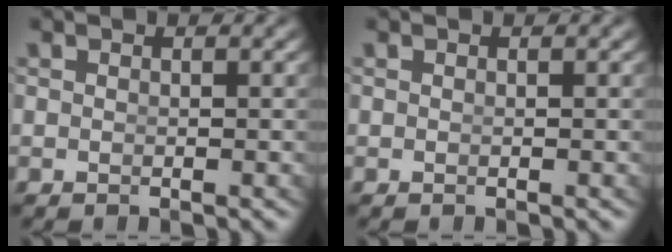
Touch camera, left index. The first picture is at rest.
{"total": 0.0}